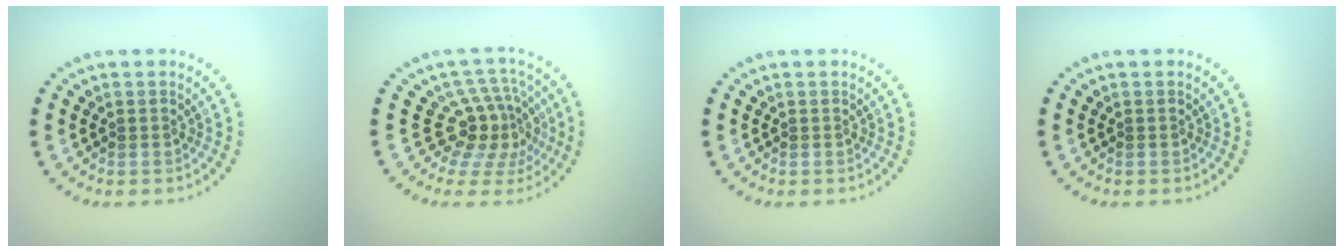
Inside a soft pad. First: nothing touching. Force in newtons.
{"total": 4.3, "press": 3.2, "slide": 2.9}
{"total": 0.0}
{"total": 0.0}